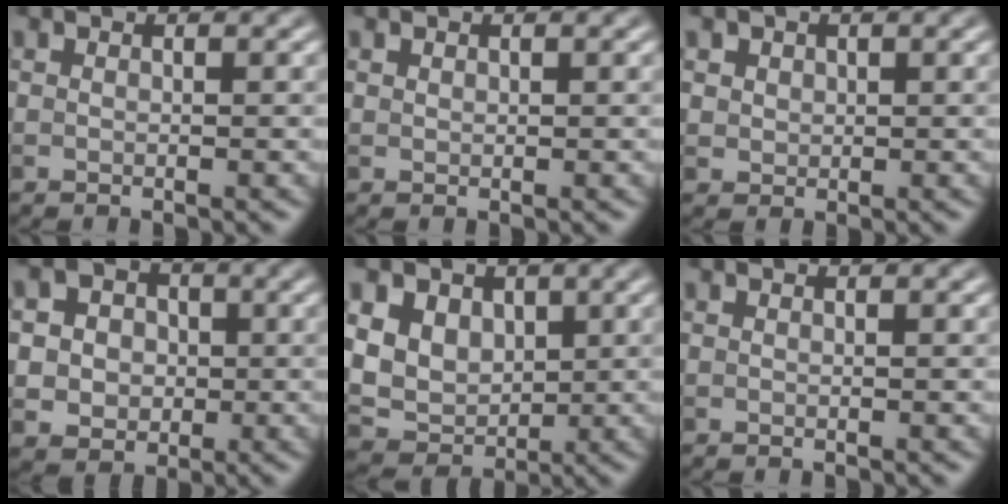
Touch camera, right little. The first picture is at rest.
{"total": 0.5, "force": [0.4, 0.4, 0.0], "torque": [0.002, -0.001, 0.009]}
{"total": 2.6, "force": [1.2, 2.0, 0.9], "torque": [-0.025, 0.004, 0.030]}
{"total": 6.3, "force": [1.0, 5.6, 2.7], "torque": [-0.048, 0.025, 0.004]}
{"total": 8.3, "force": [2.8, 6.6, 4.2], "torque": [-0.079, 0.015, 0.041]}
{"total": 0.0}